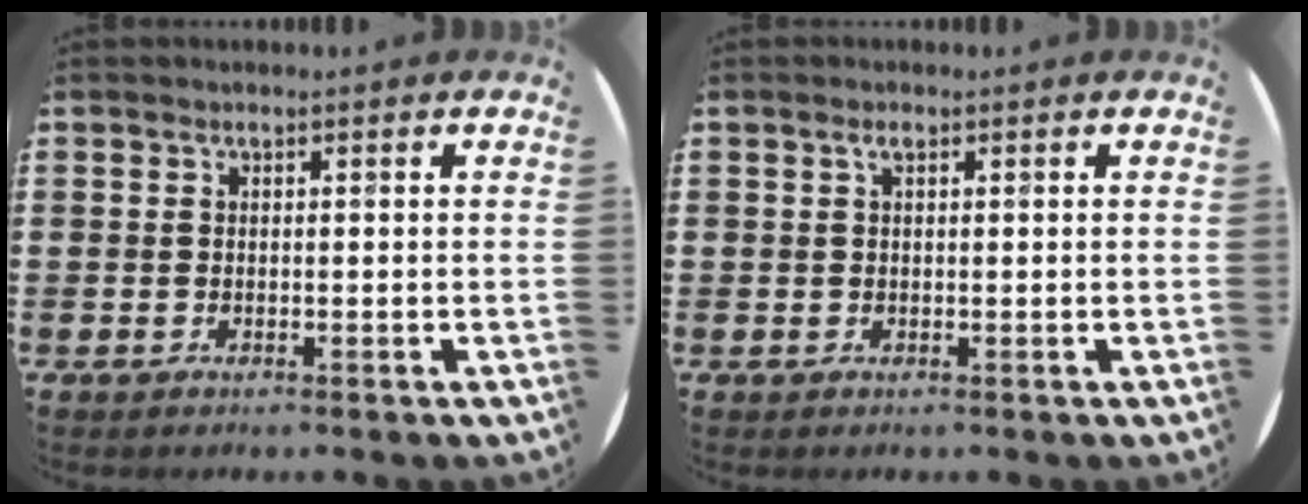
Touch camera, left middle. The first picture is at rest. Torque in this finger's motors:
{"motor_torque": [0.14, 0.11, -0.08, -0.02]}